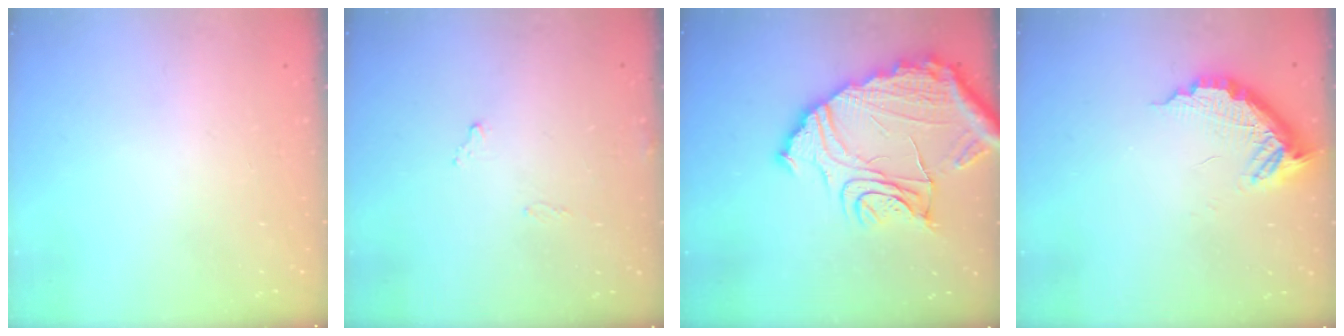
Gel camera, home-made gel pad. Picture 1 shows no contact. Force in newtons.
{"total": 7.4, "press": 7.4, "slide": 0.3}
{"total": 22.3, "press": 22.1, "slide": 2.6}
{"total": 12.1, "press": 12.1, "slide": 0.6}